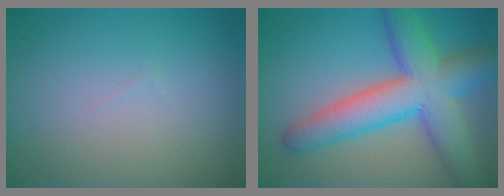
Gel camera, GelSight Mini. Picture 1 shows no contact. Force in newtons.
{"total": 9.1, "press": 9.1, "slide": 0.4}